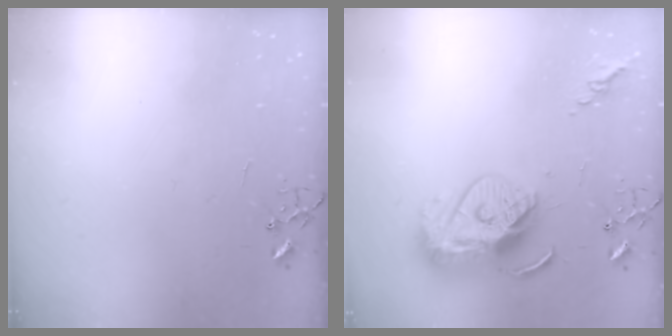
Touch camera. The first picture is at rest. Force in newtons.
{"total": 15.5, "press": 15.4, "slide": 1.3}